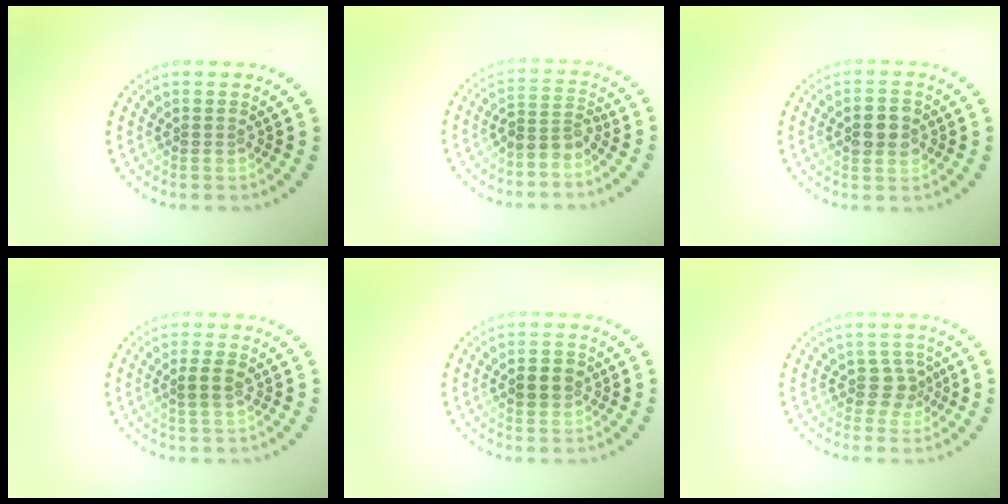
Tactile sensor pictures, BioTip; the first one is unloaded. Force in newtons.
{"total": 2.4, "press": 1.9, "slide": 1.5}
{"total": 2.9, "press": 2.9, "slide": 0.1}
{"total": 1.4, "press": 1.2, "slide": 0.6}
{"total": 2.2, "press": 2.2, "slide": 0.0}
{"total": 2.1, "press": 1.6, "slide": 1.3}